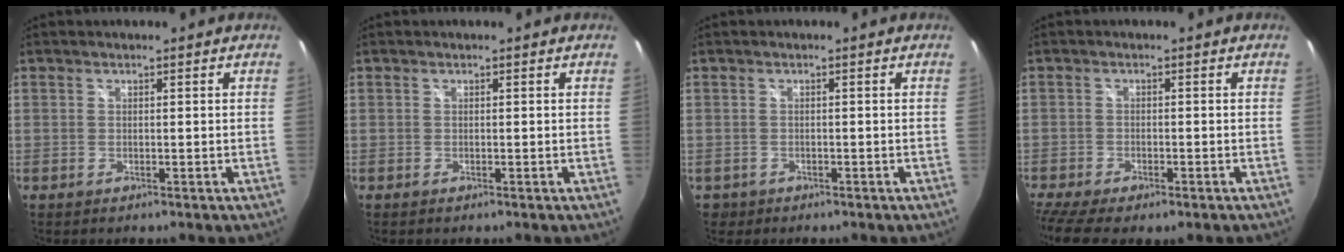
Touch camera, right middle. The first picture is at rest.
{"total": 0.0}
{"total": 1.3, "force": [-0.6, 1.1, 0.4], "torque": [-0.013, -0.006, -0.008]}
{"total": 7.3, "force": [-5.4, 1.6, 4.6], "torque": [-0.114, -0.042, -0.096]}